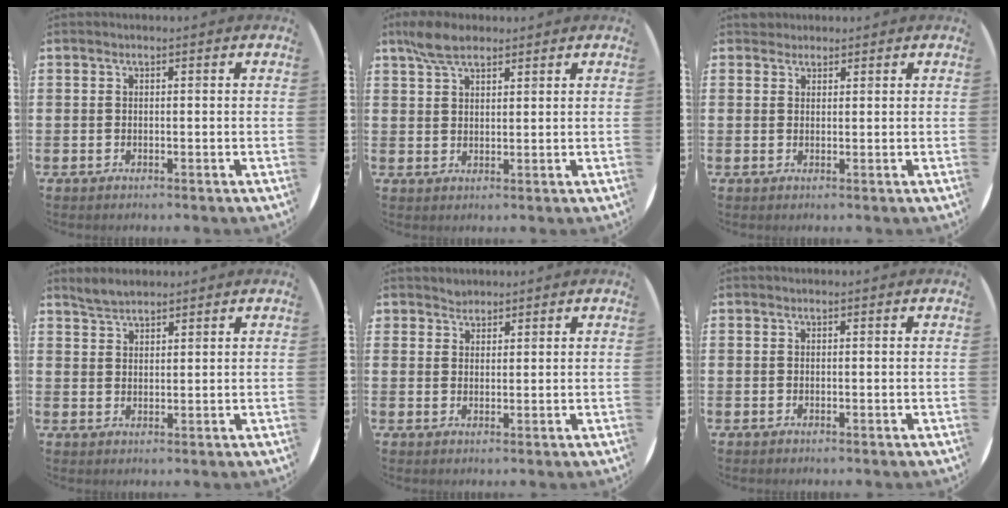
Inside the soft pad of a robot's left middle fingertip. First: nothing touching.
{"total": 4.9, "force": [3.8, 1.9, 2.4], "torque": [-0.055, 0.004, 0.072]}
{"total": 1.4, "force": [1.3, 0.5, -0.2], "torque": [0.001, 0.005, 0.026]}
{"total": 2.9, "force": [2.8, 0.8, 0.6], "torque": [-0.016, 0.002, 0.053]}
{"total": 1.7, "force": [1.6, 0.6, -0.3], "torque": [0.003, 0.003, 0.033]}
{"total": 0.0}